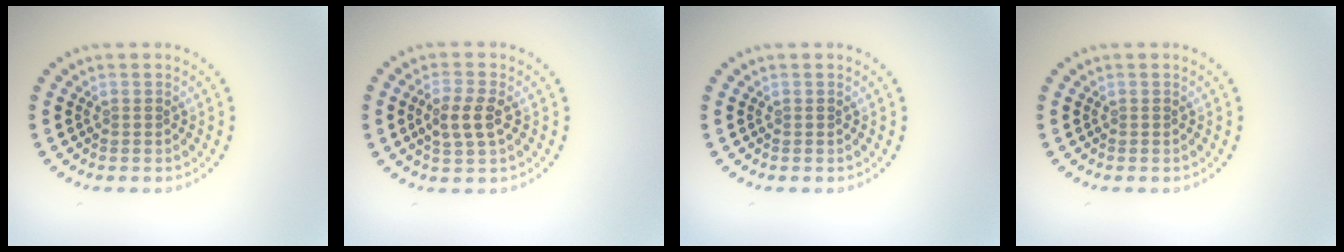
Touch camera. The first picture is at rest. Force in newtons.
{"total": 2.7, "press": 2.6, "slide": 0.7}
{"total": 0.0}
{"total": 0.0}